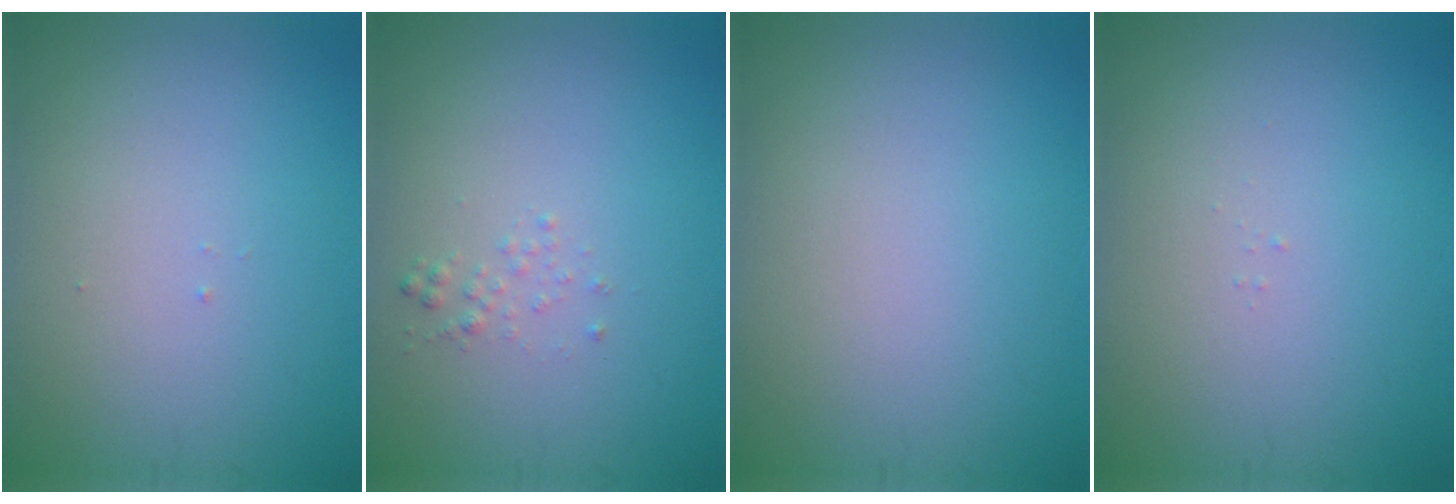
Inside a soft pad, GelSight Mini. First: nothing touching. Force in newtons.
{"total": 0.8, "press": 0.8, "slide": 0.1}
{"total": 0.0}
{"total": 0.0}